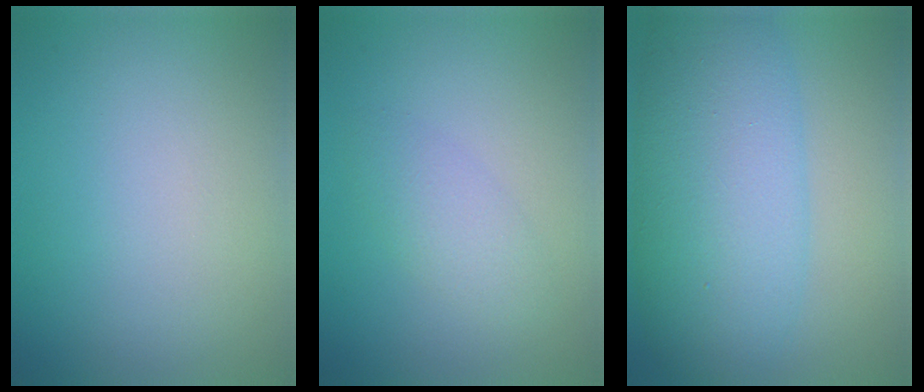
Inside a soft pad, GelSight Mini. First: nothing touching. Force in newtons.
{"total": 2.2, "press": 2.2, "slide": 0.1}
{"total": 9.1, "press": 9.1, "slide": 0.2}